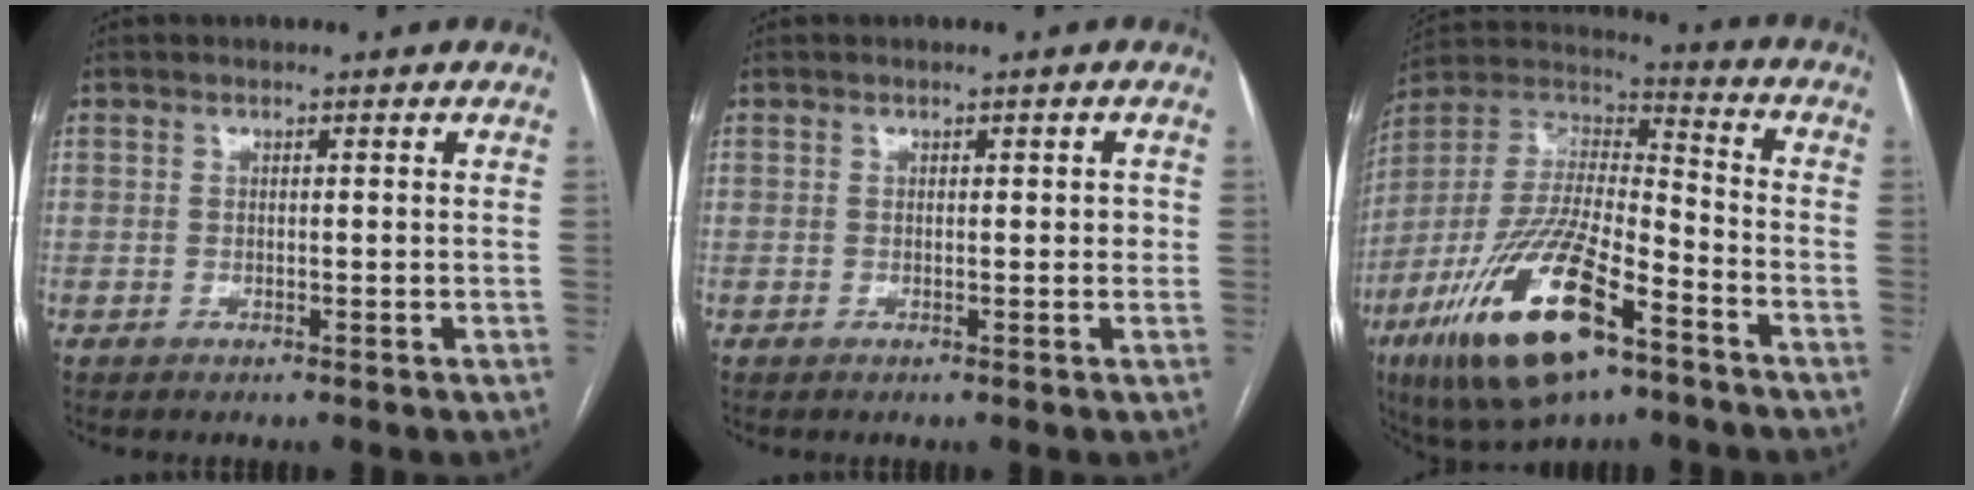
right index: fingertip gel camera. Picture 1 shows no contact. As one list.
[{"total": 1.4, "force": [0.1, 0.7, 1.3], "torque": [-0.013, 0.003, 0.002]}, {"total": 23.0, "force": [-12.2, 7.1, 18.1], "torque": [-0.384, -0.030, -0.216]}]